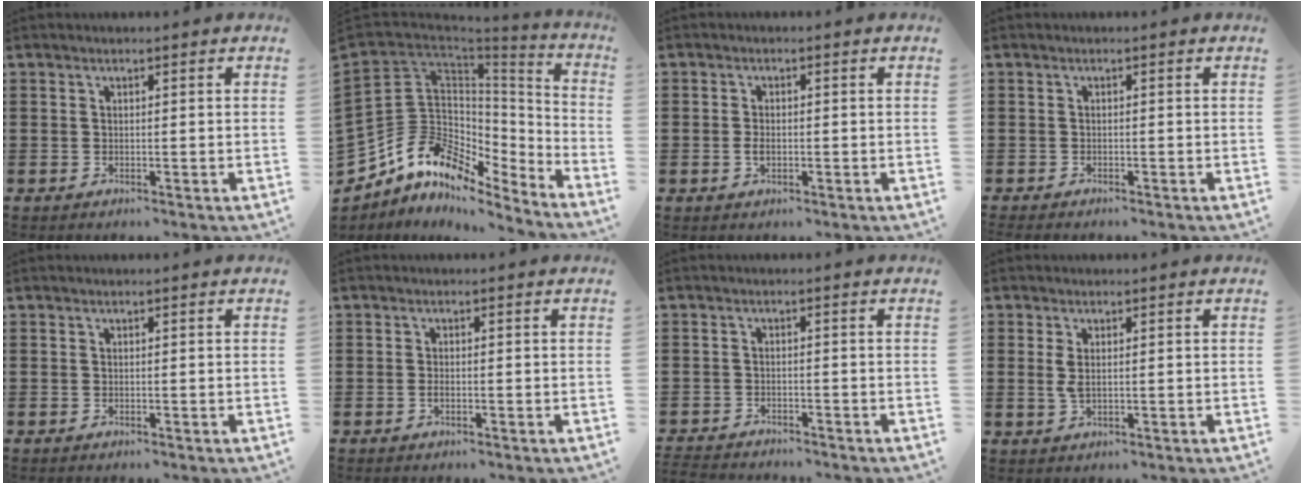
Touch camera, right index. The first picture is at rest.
{"total": 12.4, "force": [-5.4, 9.4, 6.0], "torque": [-0.159, -0.008, -0.100]}
{"total": 1.6, "force": [-0.3, 0.9, 1.3], "torque": [-0.025, 0.001, -0.004]}
{"total": 0.7, "force": [-0.7, 0.0, 0.2], "torque": [-0.005, -0.004, -0.013]}
{"total": 0.0}
{"total": 0.9, "force": [-0.3, 0.4, 0.8], "torque": [-0.015, -0.006, -0.003]}
{"total": 2.0, "force": [-2.0, 0.1, -0.1], "torque": [-0.006, -0.002, -0.043]}
{"total": 2.6, "force": [0.5, 1.0, 2.3], "torque": [-0.057, -0.002, 0.006]}